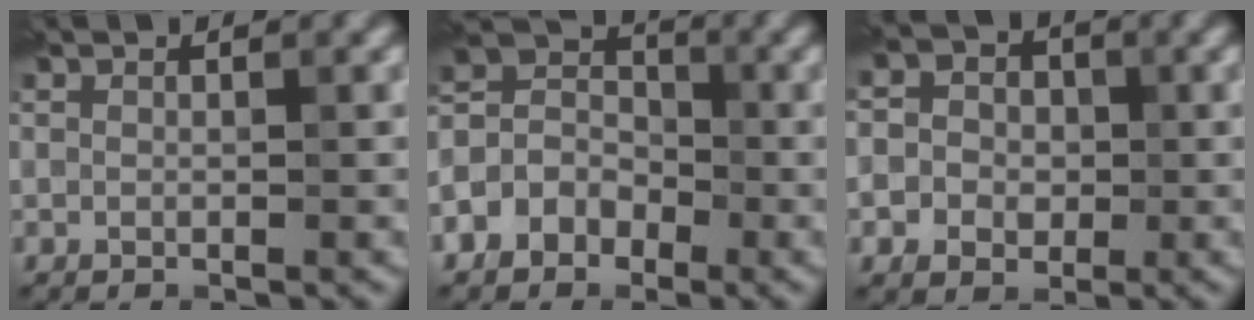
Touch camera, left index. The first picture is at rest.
{"total": 5.1, "force": [-2.4, 4.0, 2.1], "torque": [-0.035, 0.010, -0.061]}
{"total": 7.0, "force": [-0.5, 6.6, 2.4], "torque": [-0.034, 0.017, -0.043]}